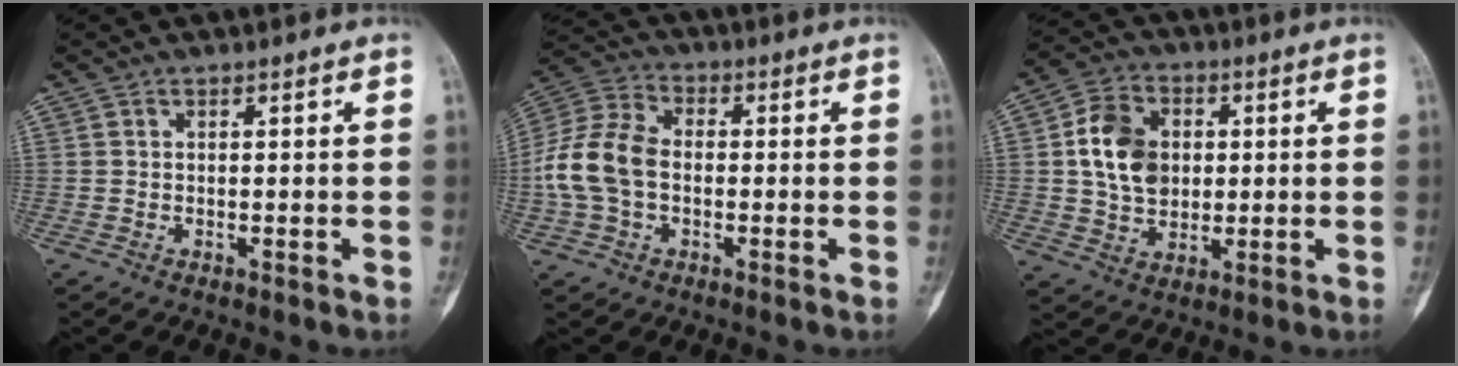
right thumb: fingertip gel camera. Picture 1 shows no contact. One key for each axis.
{"total": 11.9, "fx": -1.2, "fy": 8.3, "fz": 8.4, "tx": -0.174, "ty": 0.031, "tz": -0.032}
{"total": 11.6, "fx": 1.3, "fy": 9.0, "fz": 7.2, "tx": -0.104, "ty": 0.004, "tz": 0.022}